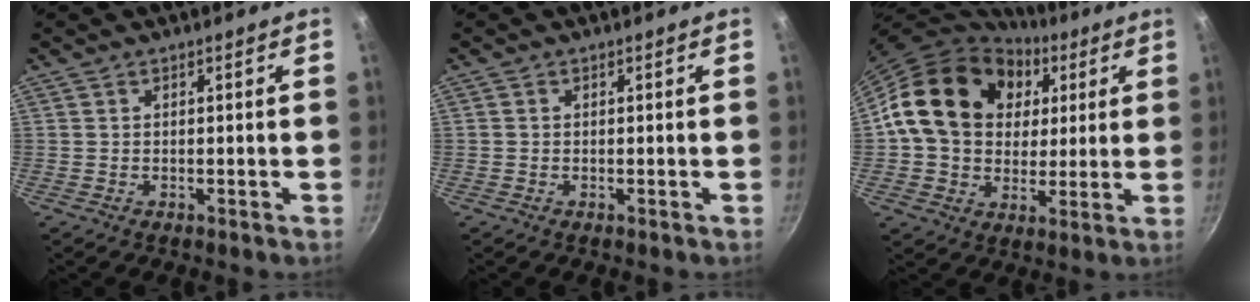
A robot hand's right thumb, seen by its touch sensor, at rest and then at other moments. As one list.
[{"total": 0.0}, {"total": 21.2, "force": [5.4, 17.0, 11.5], "torque": [-0.181, 0.016, 0.088]}]